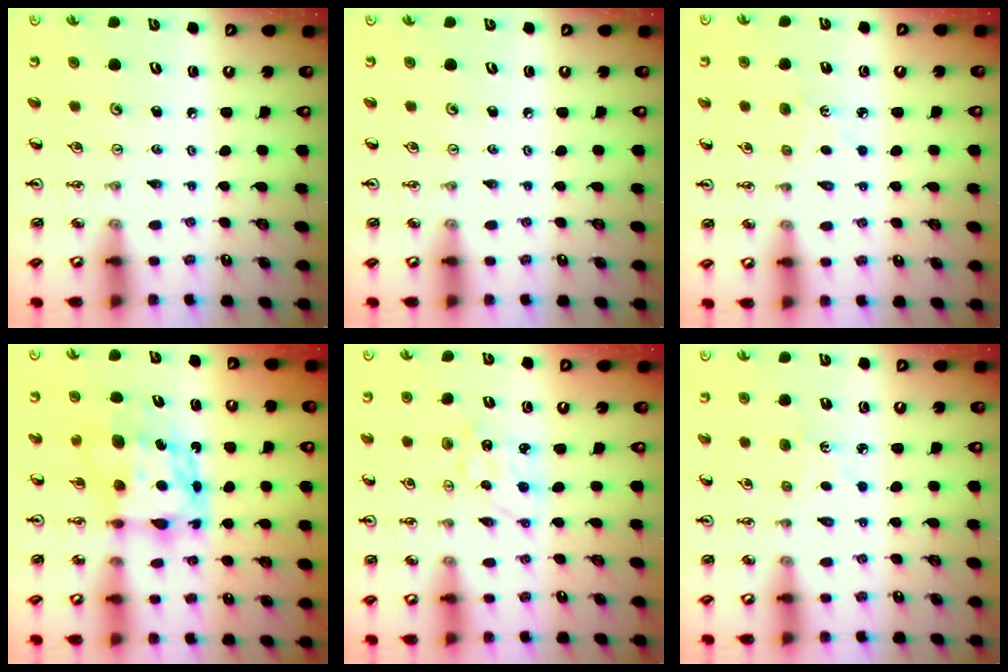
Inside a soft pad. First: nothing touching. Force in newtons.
{"total": 0.0}
{"total": 2.9, "press": 2.9, "slide": 0.4}
{"total": 7.5, "press": 7.5, "slide": 0.8}
{"total": 1.2, "press": 1.2, "slide": 0.3}
{"total": 2.9, "press": 2.9, "slide": 0.4}